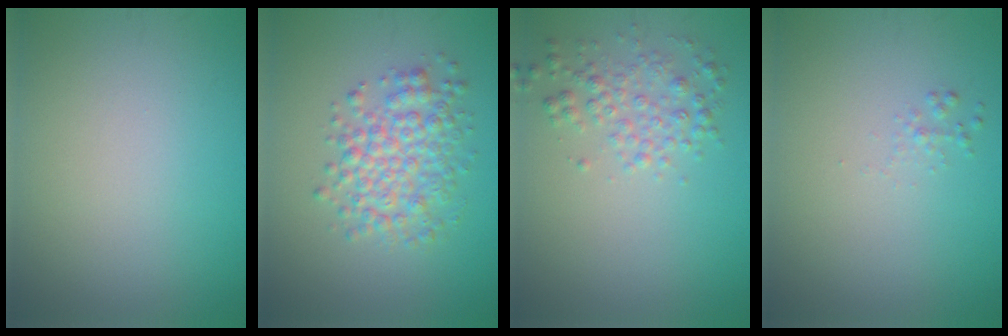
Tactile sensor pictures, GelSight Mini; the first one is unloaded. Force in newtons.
{"total": 4.4, "press": 4.4, "slide": 0.0}
{"total": 2.5, "press": 2.5, "slide": 0.1}
{"total": 0.6, "press": 0.6, "slide": 0.0}